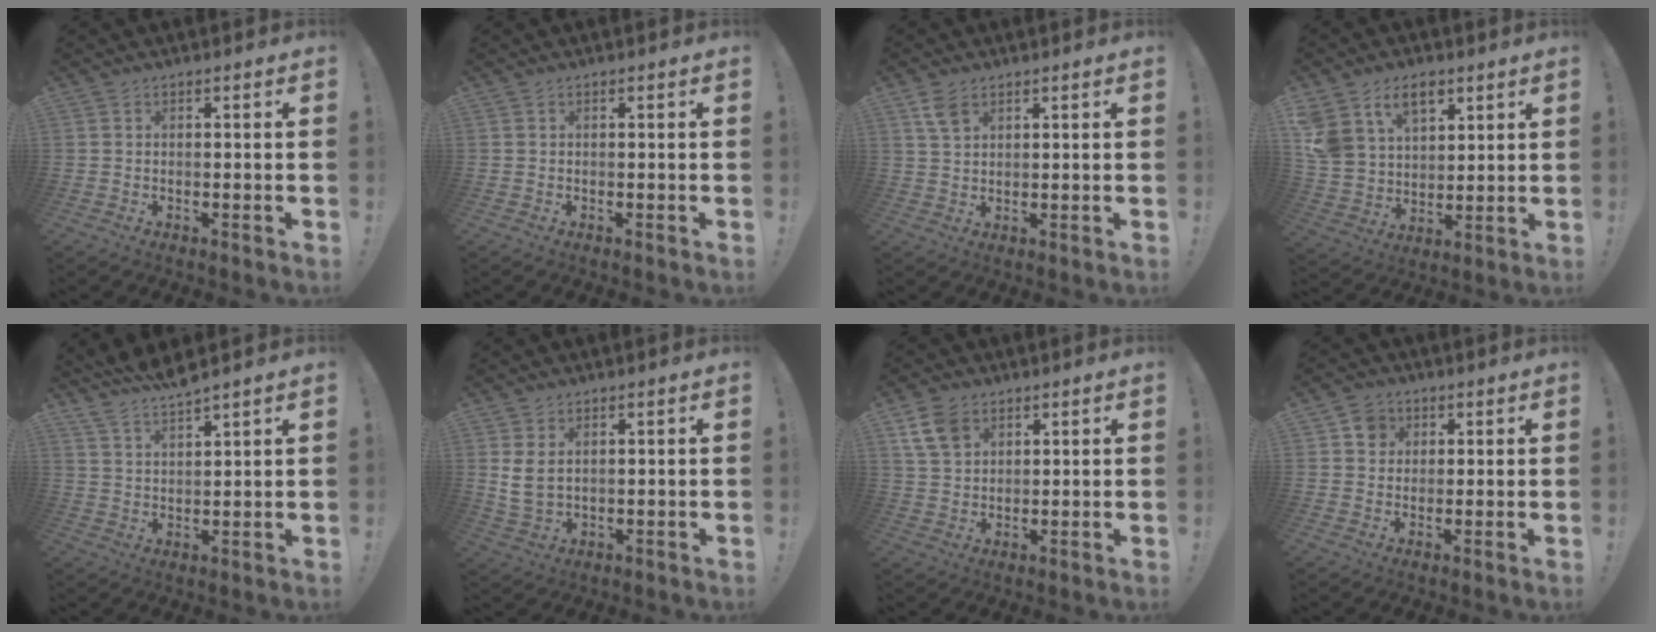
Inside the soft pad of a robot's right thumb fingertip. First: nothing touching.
{"total": 0.0}
{"total": 4.8, "force": [2.7, 2.6, 3.0], "torque": [-0.049, -0.010, 0.052]}
{"total": 12.9, "force": [7.1, 8.8, 6.0], "torque": [-0.113, -0.039, 0.140]}
{"total": 6.1, "force": [5.6, 0.1, 2.5], "torque": [-0.069, -0.028, 0.107]}
{"total": 5.1, "force": [2.0, 3.0, 3.5], "torque": [-0.067, -0.011, 0.035]}
{"total": 8.2, "force": [4.3, 5.5, 4.3], "torque": [-0.073, -0.008, 0.086]}
{"total": 5.3, "force": [1.8, 4.7, 1.5], "torque": [-0.021, 0.004, 0.034]}